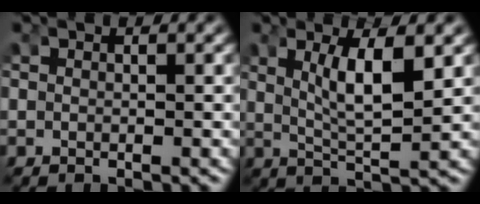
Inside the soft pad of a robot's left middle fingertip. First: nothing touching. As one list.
[{"total": 4.5, "force": [1.2, 0.7, 4.3], "torque": [-0.071, -0.012, 0.034]}]